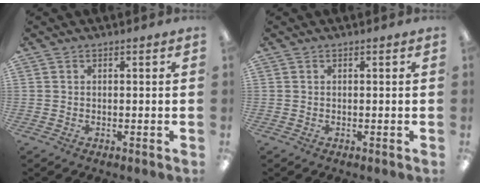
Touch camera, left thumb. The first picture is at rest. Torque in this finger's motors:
{"motor_torque": [-0.01, 0.01, 0.09, -0.03, 0.00]}